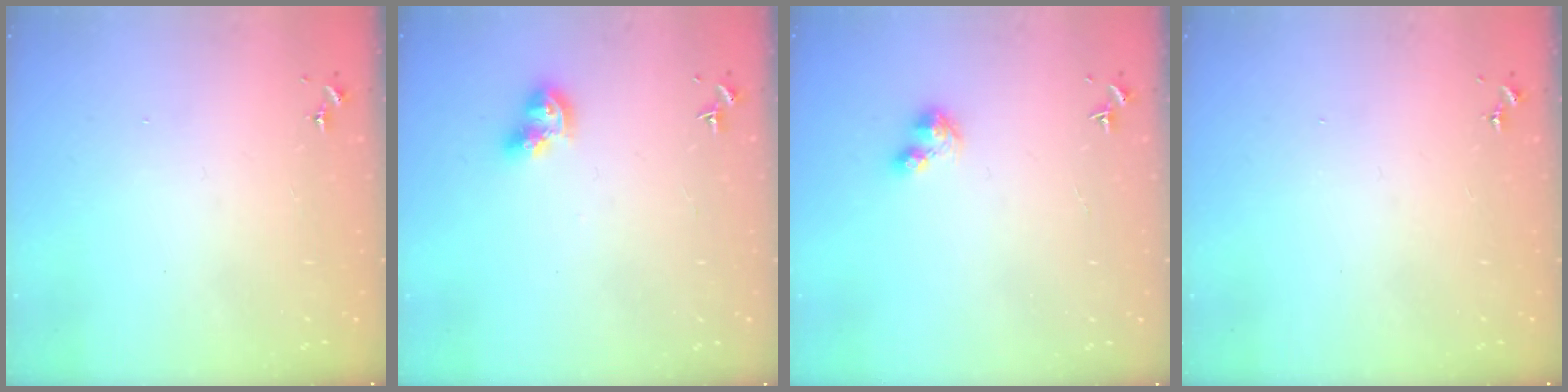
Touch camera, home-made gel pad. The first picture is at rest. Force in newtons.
{"total": 9.0, "press": 9.0, "slide": 0.8}
{"total": 4.4, "press": 4.4, "slide": 0.5}
{"total": 0.0}